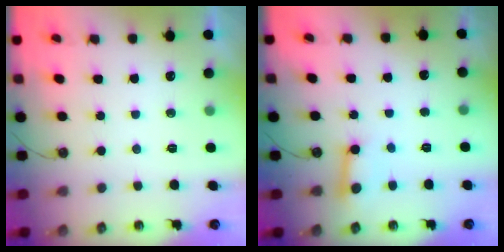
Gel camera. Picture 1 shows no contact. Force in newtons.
{"total": 6.8, "press": 6.7, "slide": 0.7}